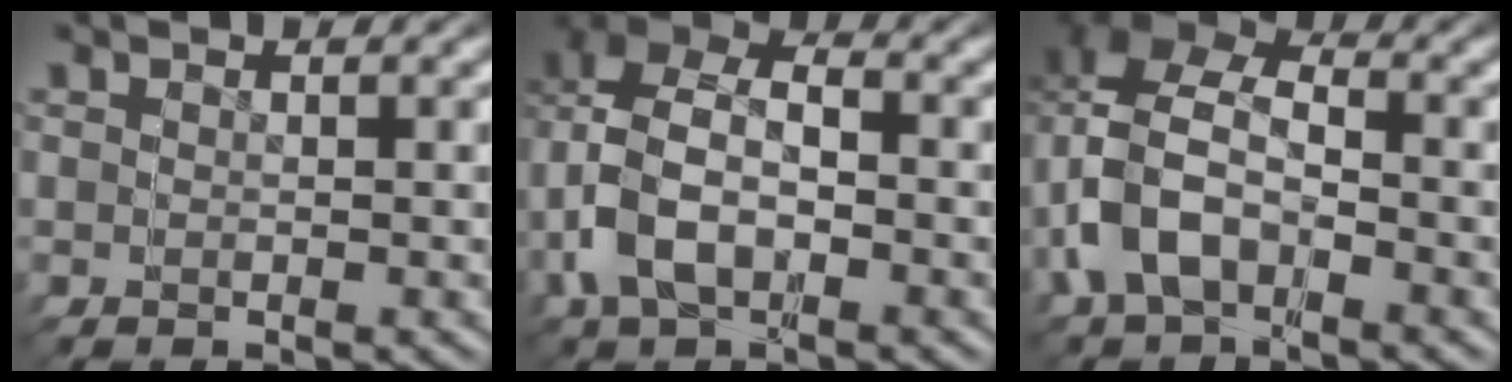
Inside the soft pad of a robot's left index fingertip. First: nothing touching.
{"total": 7.4, "force": [0.2, 6.7, 3.2], "torque": [-0.090, -0.002, -0.012]}
{"total": 13.1, "force": [-1.3, 11.5, 6.2], "torque": [-0.147, -0.020, -0.033]}